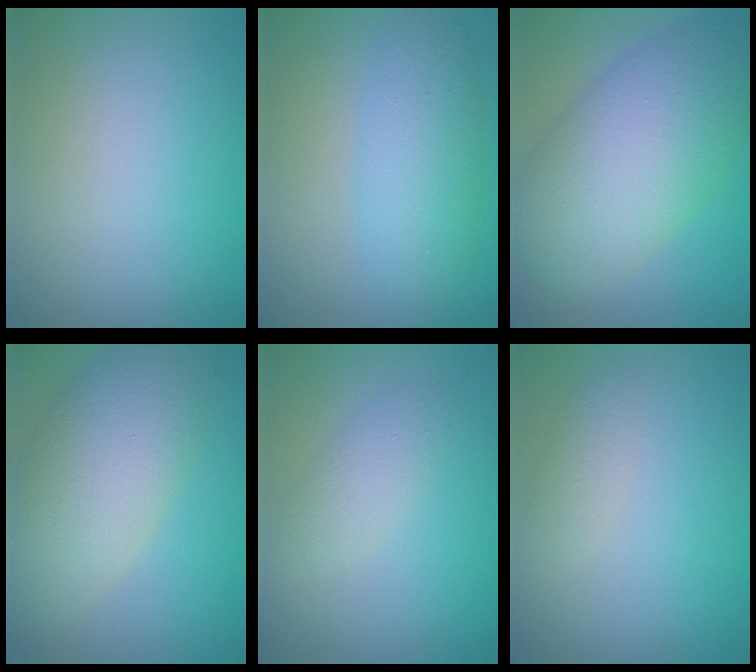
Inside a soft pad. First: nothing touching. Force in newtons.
{"total": 4.3, "press": 4.3, "slide": 0.0}
{"total": 10.9, "press": 10.9, "slide": 0.1}
{"total": 10.1, "press": 10.1, "slide": 0.2}
{"total": 2.2, "press": 2.2, "slide": 0.2}
{"total": 1.4, "press": 1.4, "slide": 0.1}